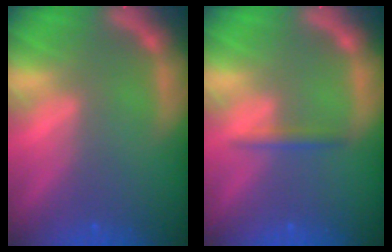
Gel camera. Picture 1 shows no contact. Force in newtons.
{"total": 1.4}